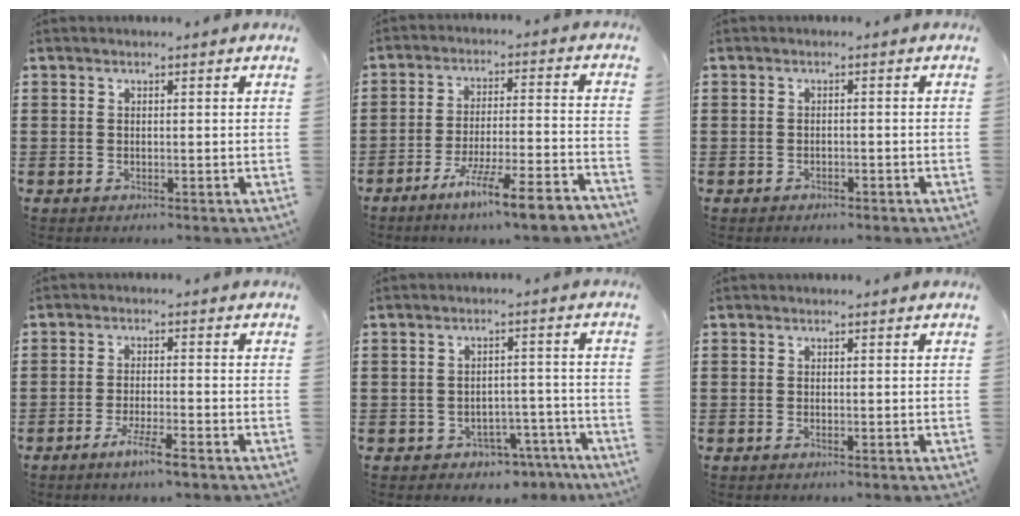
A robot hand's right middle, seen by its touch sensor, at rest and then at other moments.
{"total": 8.2, "force": [-6.5, -0.3, 4.9], "torque": [-0.091, -0.006, -0.123]}
{"total": 0.9, "force": [-0.8, 0.3, 0.1], "torque": [-0.005, 0.000, -0.018]}
{"total": 4.1, "force": [-2.8, 0.0, 3.0], "torque": [-0.053, -0.003, -0.050]}
{"total": 3.6, "force": [-3.3, 1.3, 0.6], "torque": [-0.016, 0.011, -0.069]}
{"total": 0.0}